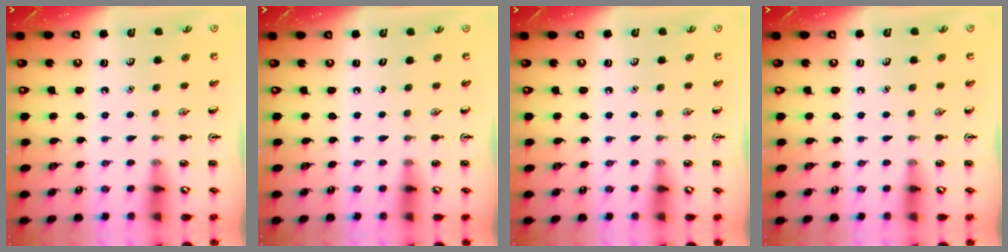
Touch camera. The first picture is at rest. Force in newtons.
{"total": 0.0}
{"total": 0.0}
{"total": 0.0}